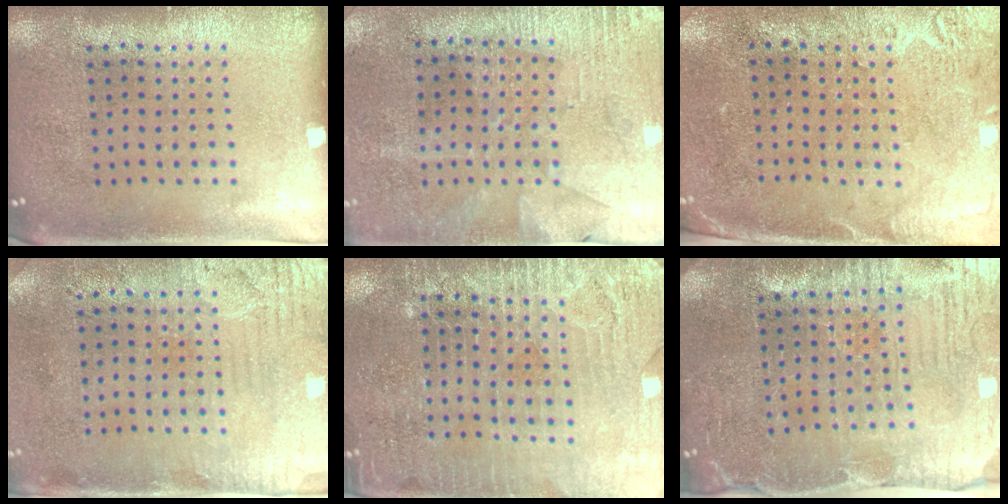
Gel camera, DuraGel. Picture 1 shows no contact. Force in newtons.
{"total": 2.9, "press": 2.8, "slide": 0.8}
{"total": 2.7, "press": 2.3, "slide": 1.4}
{"total": 3.2, "press": 2.6, "slide": 1.9}
{"total": 3.2, "press": 3.1, "slide": 0.8}
{"total": 3.8, "press": 3.8, "slide": 0.5}